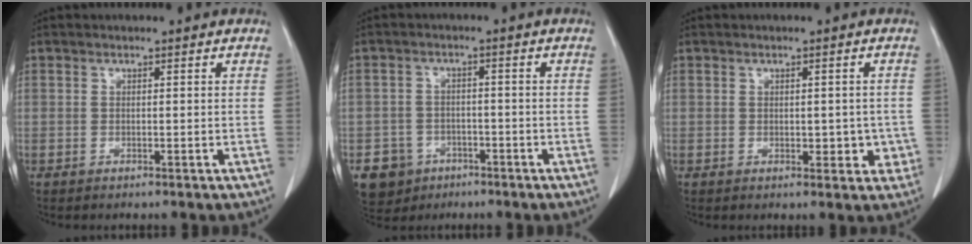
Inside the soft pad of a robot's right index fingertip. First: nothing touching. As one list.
[{"total": 7.1, "force": [-3.7, 5.9, 1.4], "torque": [-0.033, 0.010, -0.052]}, {"total": 4.8, "force": [-0.9, 2.8, 3.8], "torque": [-0.040, 0.010, -0.005]}]